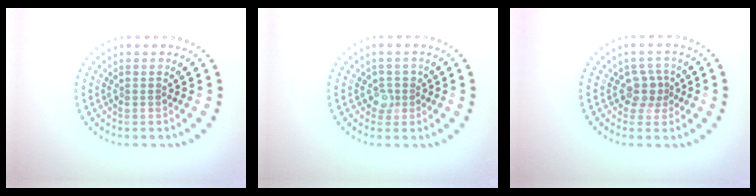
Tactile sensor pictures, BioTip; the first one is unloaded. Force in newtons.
{"total": 1.6, "press": 1.3, "slide": 1.0}
{"total": 2.1, "press": 1.7, "slide": 1.2}